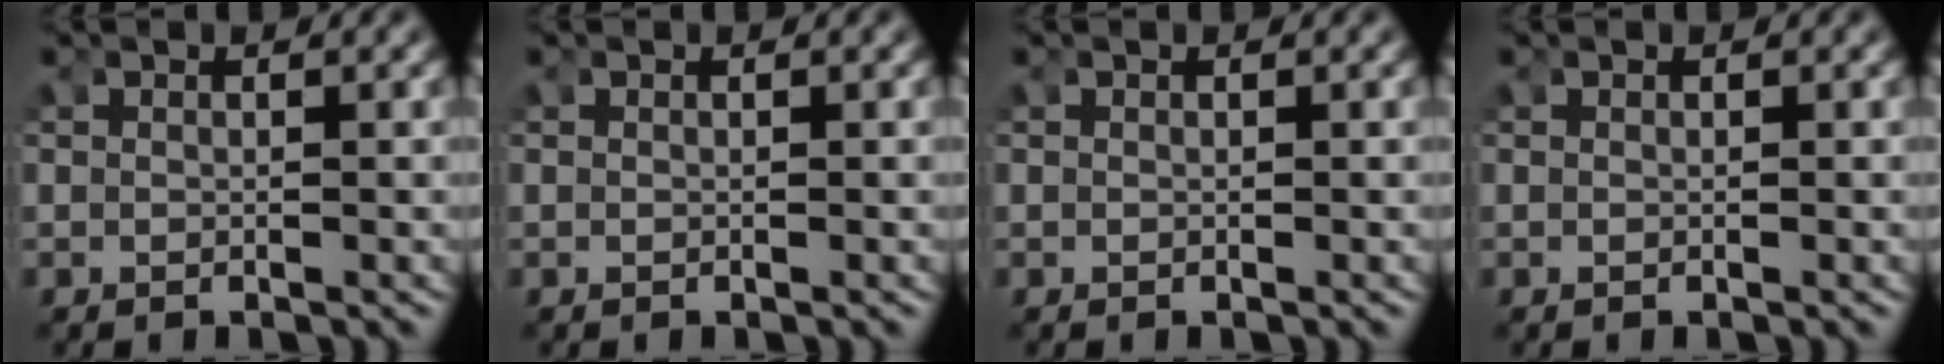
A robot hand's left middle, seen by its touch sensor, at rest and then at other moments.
{"total": 0.0}
{"total": 0.0}
{"total": 0.0}